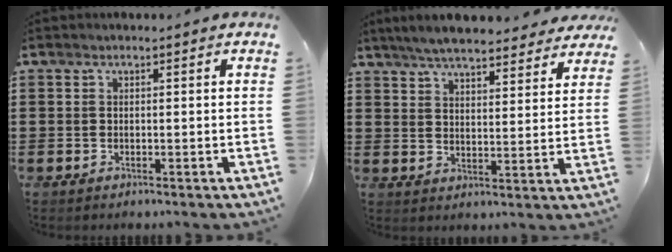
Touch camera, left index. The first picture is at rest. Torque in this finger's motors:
{"motor_torque": [1.35, -0.79, 0.70, 0.21]}